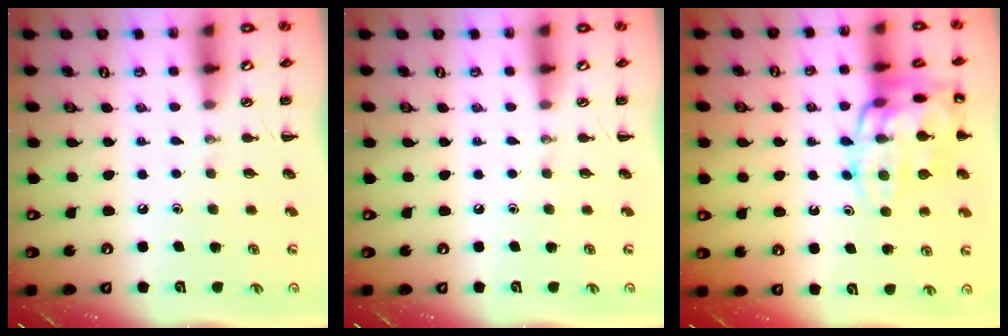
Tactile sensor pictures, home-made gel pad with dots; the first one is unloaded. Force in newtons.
{"total": 0.0}
{"total": 18.1, "press": 18.1, "slide": 0.8}